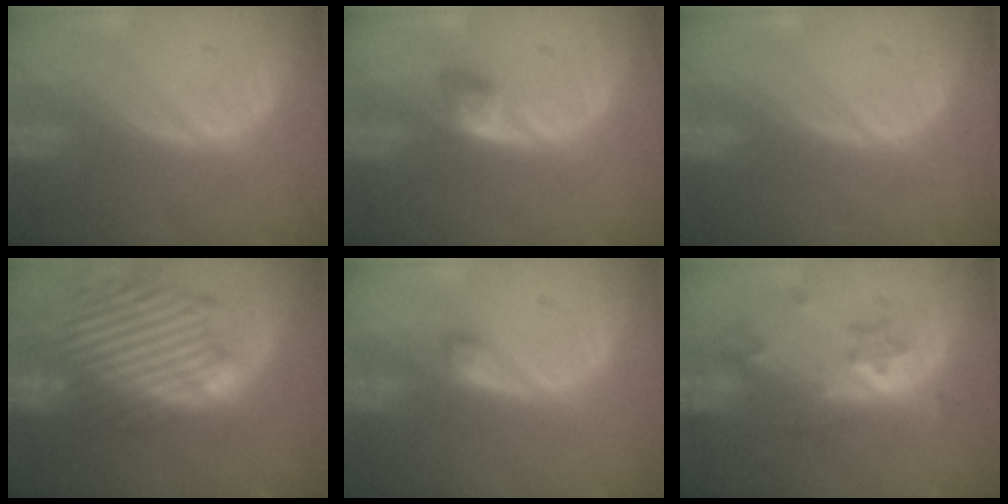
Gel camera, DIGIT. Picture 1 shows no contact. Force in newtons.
{"total": 2.7, "press": 2.5, "slide": 1.1}
{"total": 0.0}
{"total": 13.8, "press": 11.8, "slide": 7.2}
{"total": 1.5, "press": 1.4, "slide": 0.2}
{"total": 6.3, "press": 5.8, "slide": 2.5}